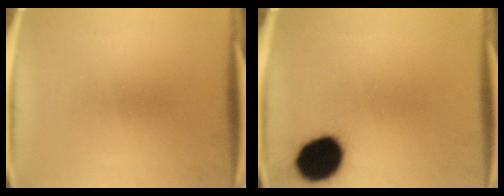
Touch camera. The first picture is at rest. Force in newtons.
{"total": 15.5}